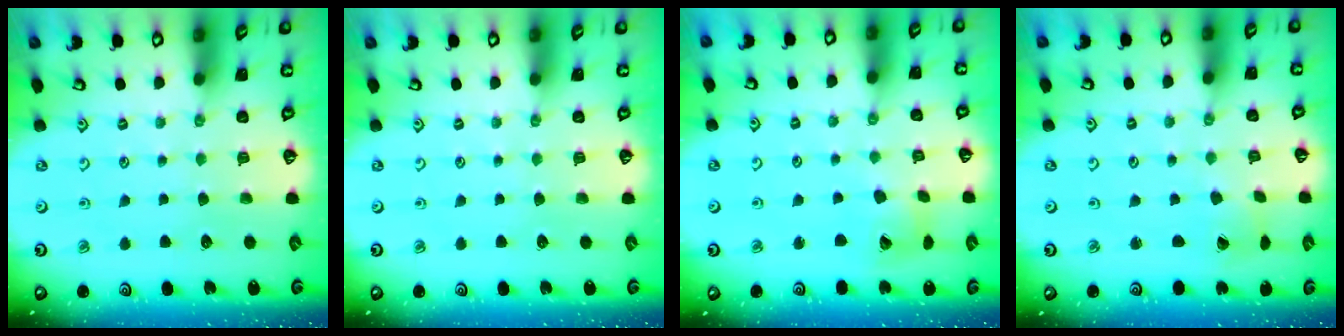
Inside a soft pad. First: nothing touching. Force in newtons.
{"total": 0.0}
{"total": 8.8, "press": 8.7, "slide": 1.2}
{"total": 1.2, "press": 1.2, "slide": 0.1}